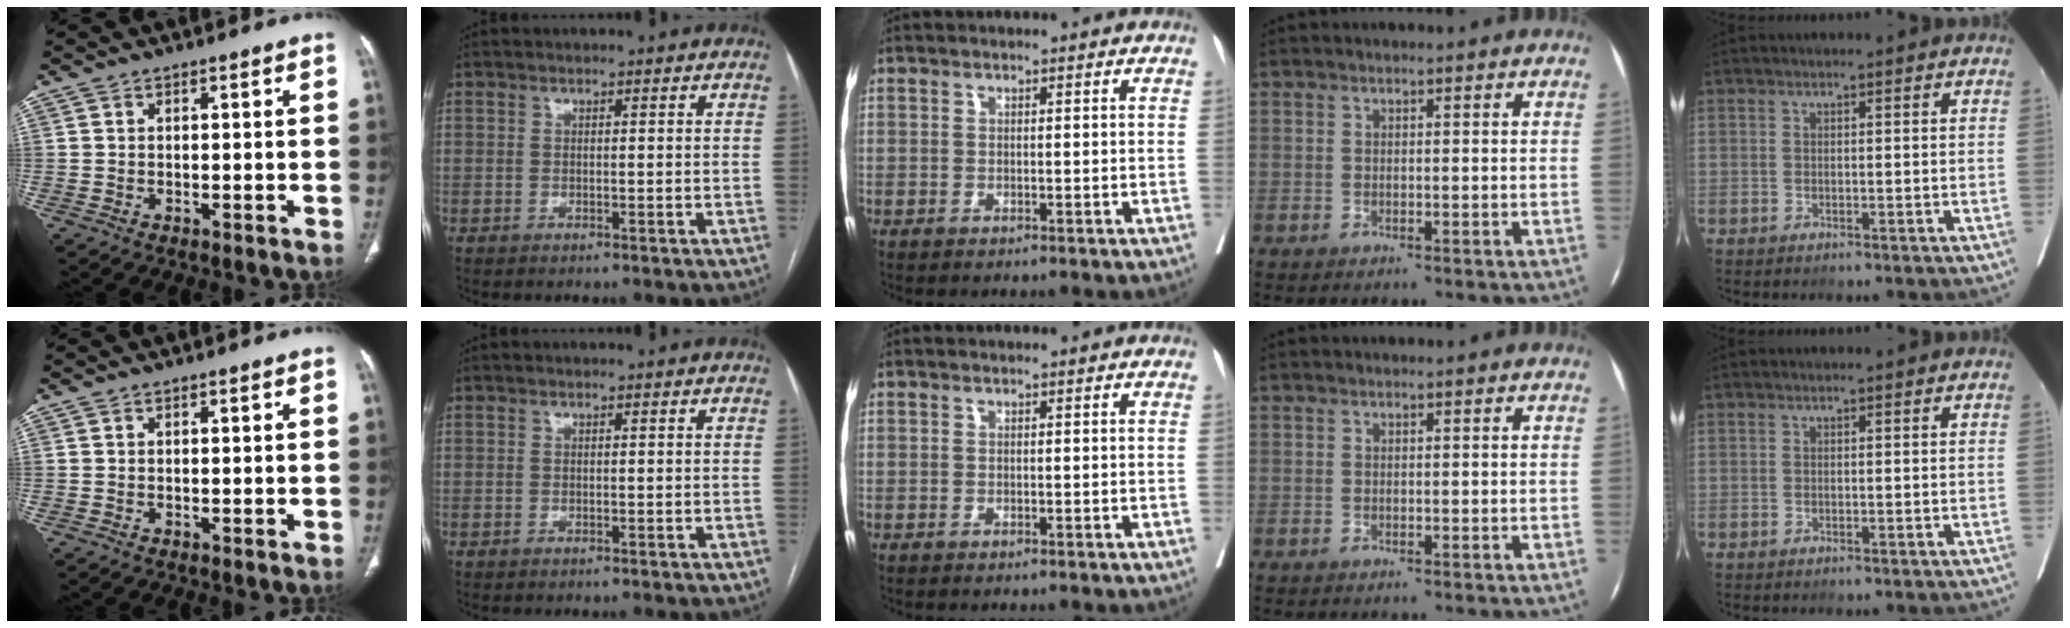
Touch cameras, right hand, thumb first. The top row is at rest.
{}